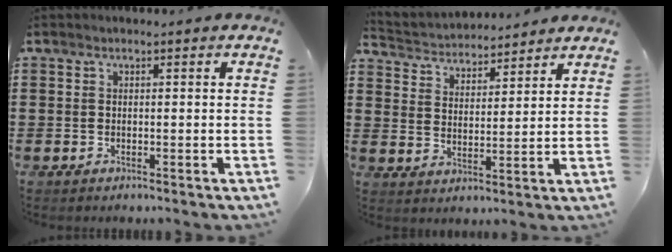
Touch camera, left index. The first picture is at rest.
{"total": 3.7, "force": [3.7, 0.6, -0.4], "torque": [-0.012, -0.023, 0.062]}